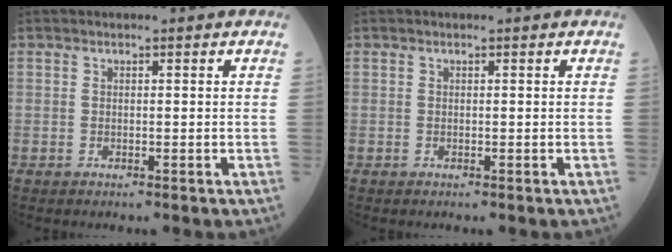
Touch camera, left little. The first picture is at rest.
{"total": 0.0}